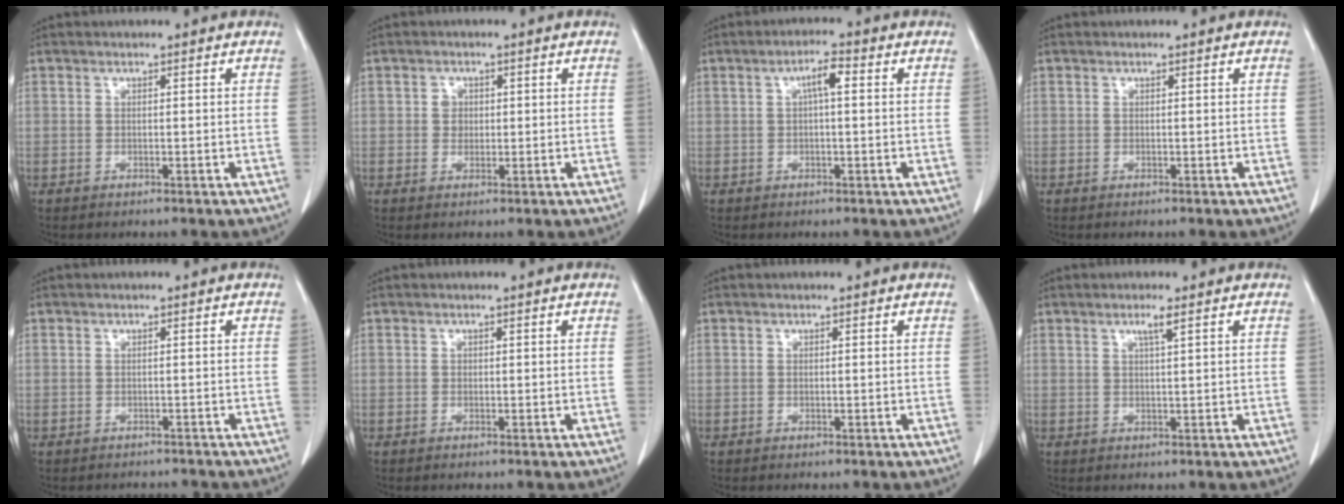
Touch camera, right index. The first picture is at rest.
{"total": 2.4, "force": [0.3, 2.1, 1.0], "torque": [-0.017, 0.010, 0.008]}
{"total": 3.9, "force": [0.9, 1.1, 3.7], "torque": [-0.070, 0.015, 0.018]}
{"total": 0.0}
{"total": 2.9, "force": [-2.4, 1.7, 0.1], "torque": [-0.007, 0.009, -0.031]}
{"total": 0.5, "force": [0.0, 0.4, 0.2], "torque": [-0.008, 0.008, 0.002]}
{"total": 0.0}
{"total": 2.6, "force": [1.3, 0.0, 2.2], "torque": [-0.044, 0.000, 0.026]}